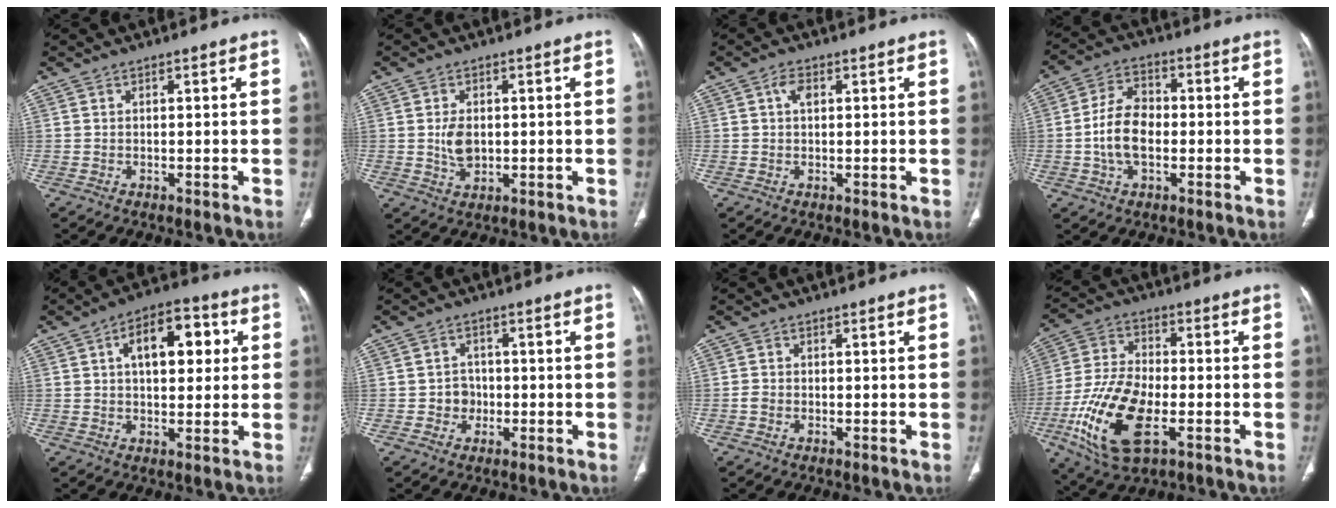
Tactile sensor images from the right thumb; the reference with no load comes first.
{"total": 4.4, "force": [0.1, 3.0, 3.3], "torque": [-0.057, -0.004, 0.007]}
{"total": 2.4, "force": [0.7, 1.4, 1.8], "torque": [-0.026, 0.005, 0.011]}
{"total": 9.6, "force": [-1.2, 6.1, 7.3], "torque": [-0.130, 0.019, -0.030]}
{"total": 12.1, "force": [3.0, 6.7, 9.6], "torque": [-0.111, 0.016, 0.040]}
{"total": 3.6, "force": [-0.7, 3.3, 1.2], "torque": [0.005, 0.010, -0.015]}
{"total": 1.4, "force": [-0.4, 1.1, 0.7], "torque": [-0.013, 0.004, -0.008]}
{"total": 17.2, "force": [-5.7, 8.3, 14.0], "torque": [-0.283, 0.005, -0.103]}